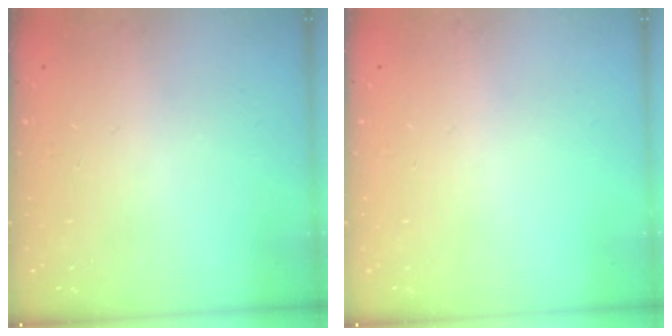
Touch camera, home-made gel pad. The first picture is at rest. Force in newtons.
{"total": 0.0}